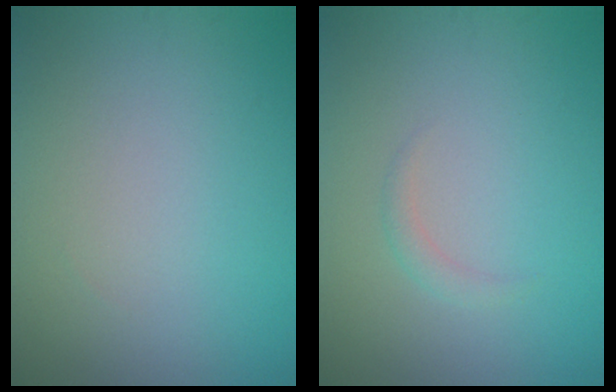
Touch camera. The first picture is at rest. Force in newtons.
{"total": 0.9, "press": 0.9, "slide": 0.1}